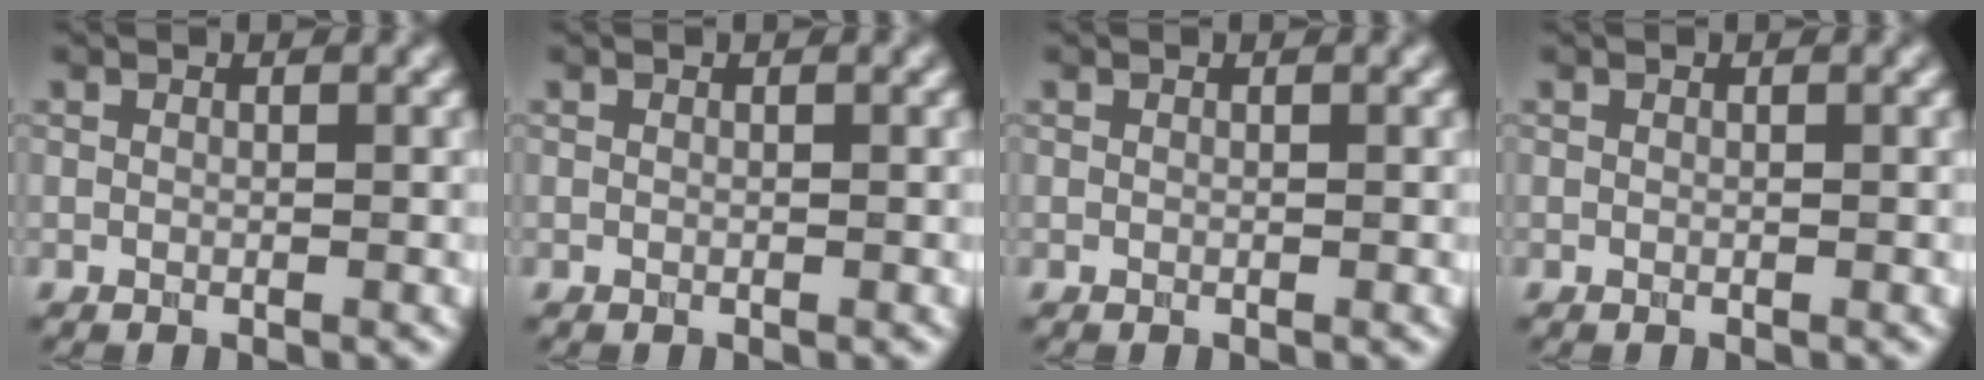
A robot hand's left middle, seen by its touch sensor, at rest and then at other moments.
{"total": 0.0}
{"total": 0.0}
{"total": 0.0}